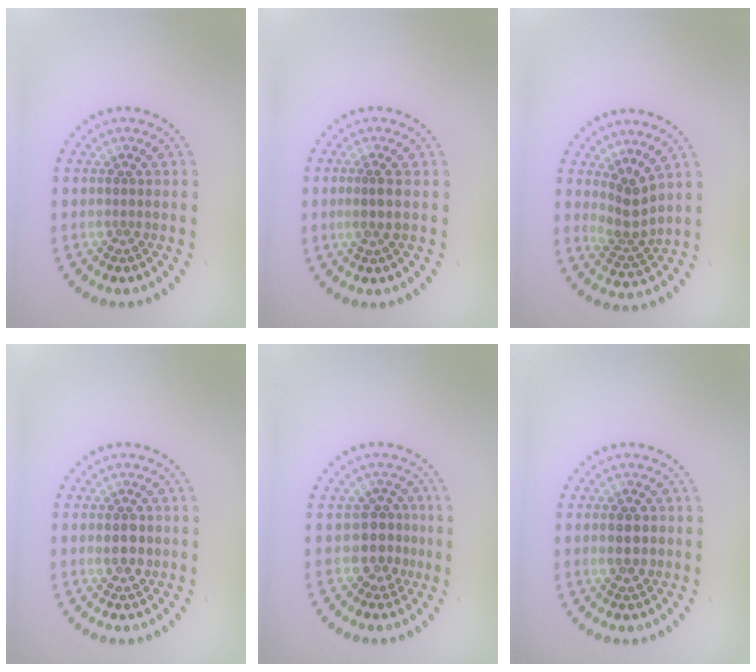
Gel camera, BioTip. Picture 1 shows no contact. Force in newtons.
{"total": 1.6, "press": 1.4, "slide": 0.8}
{"total": 2.6, "press": 2.0, "slide": 1.6}
{"total": 1.9, "press": 1.9, "slide": 0.4}
{"total": 2.7, "press": 2.0, "slide": 1.8}
{"total": 2.2, "press": 2.1, "slide": 0.1}